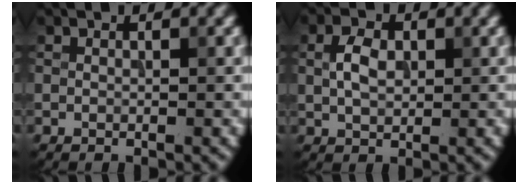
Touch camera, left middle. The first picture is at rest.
{"total": 2.8, "force": [0.5, 1.8, 2.0], "torque": [-0.045, 0.004, 0.008]}